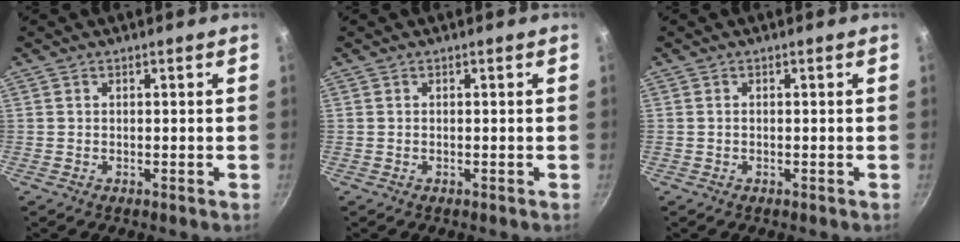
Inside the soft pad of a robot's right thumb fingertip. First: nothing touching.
{"total": 0.0}
{"total": 0.0}